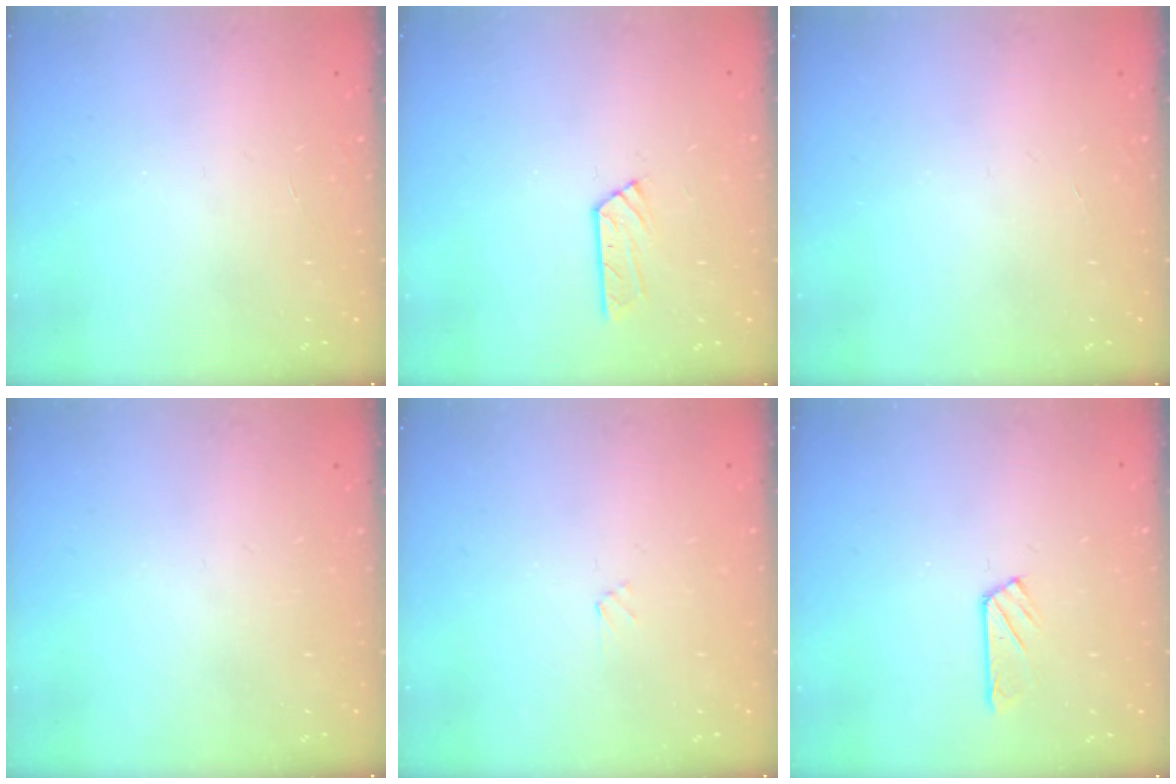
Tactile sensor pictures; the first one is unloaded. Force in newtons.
{"total": 3.2, "press": 3.2, "slide": 0.4}
{"total": 0.0}
{"total": 0.0}
{"total": 1.9, "press": 1.9, "slide": 0.2}
{"total": 4.3, "press": 4.3, "slide": 0.5}